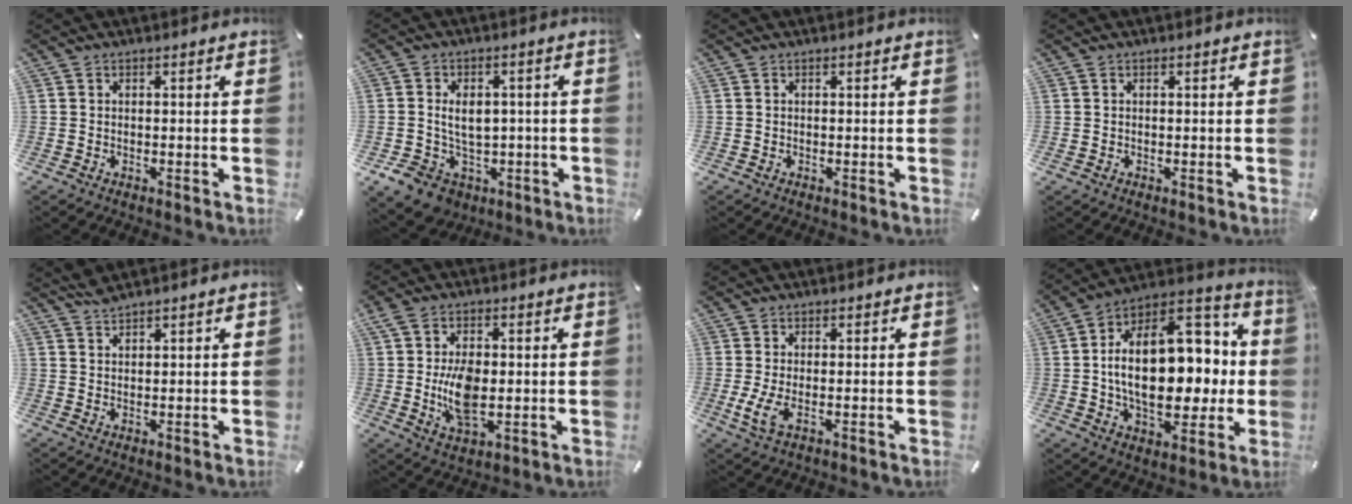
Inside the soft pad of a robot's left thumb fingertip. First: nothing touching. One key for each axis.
{"total": 10.0, "fx": -0.9, "fy": 8.2, "fz": 5.6, "tx": -0.095, "ty": 0.013, "tz": -0.008}
{"total": 0.0}
{"total": 0.0}
{"total": 2.3, "fx": 2.2, "fy": 0.2, "fz": 0.6, "tx": -0.016, "ty": -0.006, "tz": 0.042}
{"total": 10.2, "fx": 0.0, "fy": 5.4, "fz": 8.6, "tx": -0.168, "ty": -0.010, "tz": -0.002}
{"total": 4.4, "fx": -0.2, "fy": 1.7, "fz": 4.0, "tx": -0.088, "ty": -0.014, "tz": -0.008}
{"total": 25.0, "fx": 1.6, "fy": 15.6, "fz": 19.5, "tx": -0.324, "ty": -0.011, "tz": 0.036}